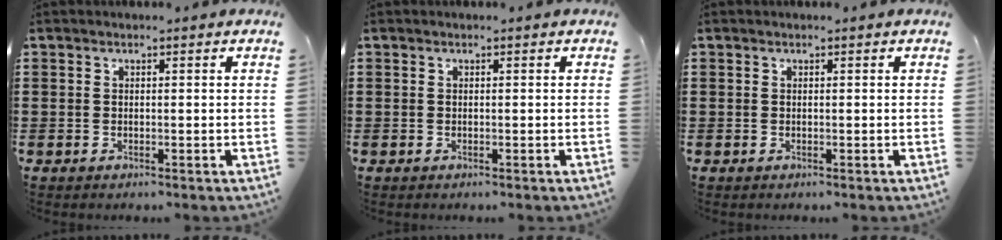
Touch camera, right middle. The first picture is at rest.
{"total": 0.0}
{"total": 0.0}